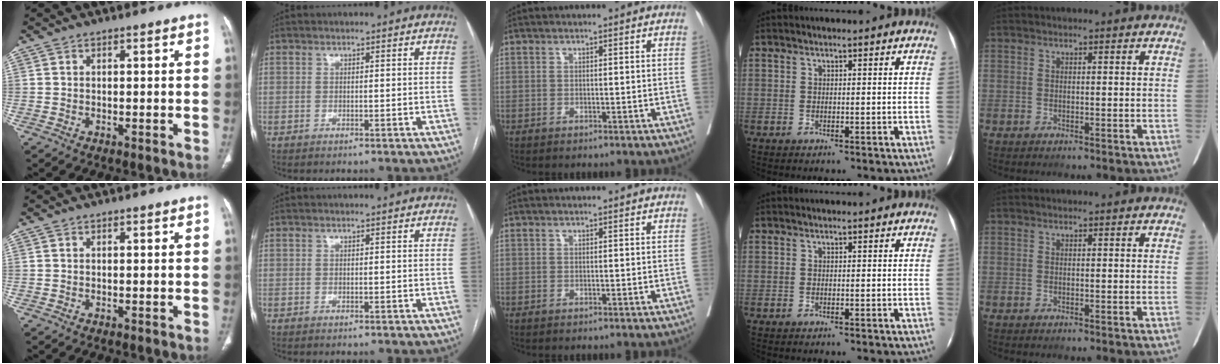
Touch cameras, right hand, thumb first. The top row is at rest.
{}